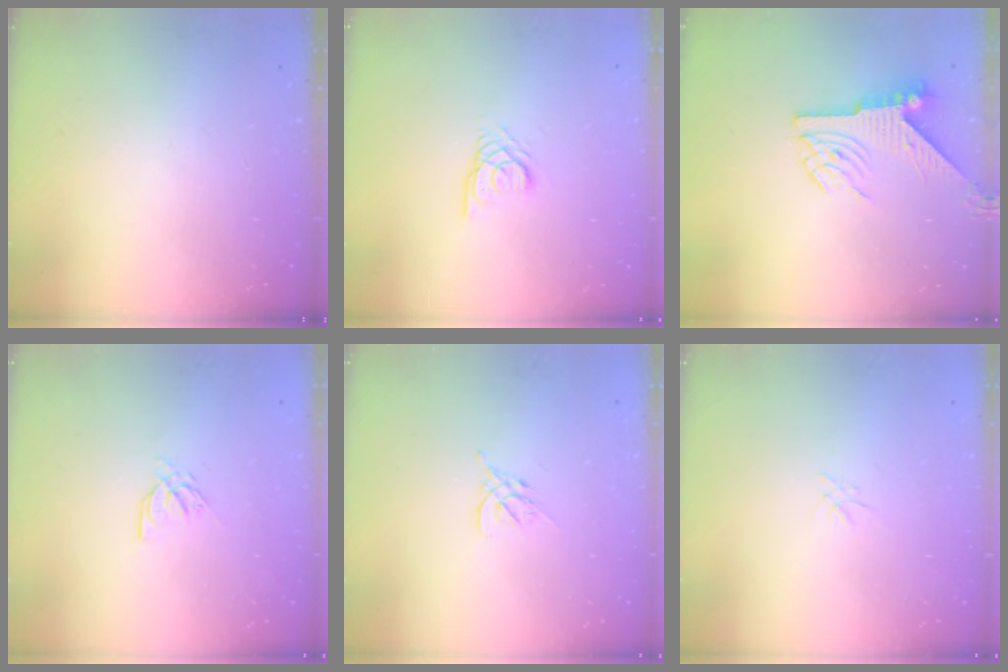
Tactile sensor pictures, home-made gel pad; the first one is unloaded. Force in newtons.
{"total": 2.9, "press": 2.9, "slide": 0.1}
{"total": 6.8, "press": 6.8, "slide": 0.5}
{"total": 4.2, "press": 4.2, "slide": 0.2}
{"total": 1.2, "press": 1.1, "slide": 0.5}
{"total": 0.0}